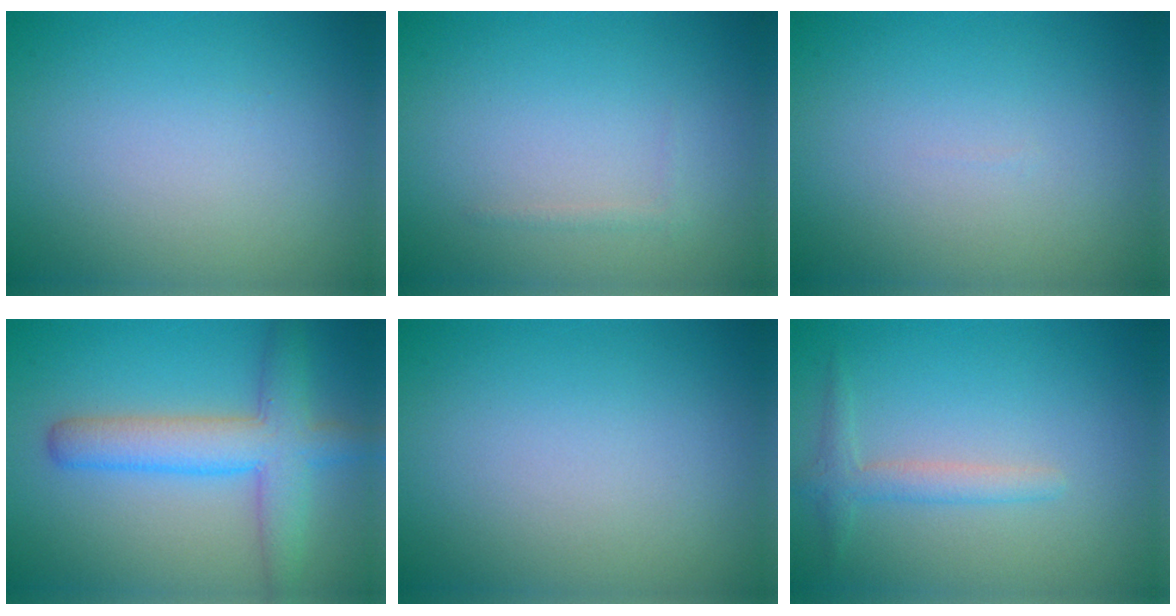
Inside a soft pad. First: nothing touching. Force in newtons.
{"total": 0.5, "press": 0.5, "slide": 0.0}
{"total": 0.0}
{"total": 4.6, "press": 4.5, "slide": 0.2}
{"total": 0.0}
{"total": 1.9, "press": 1.9, "slide": 0.0}